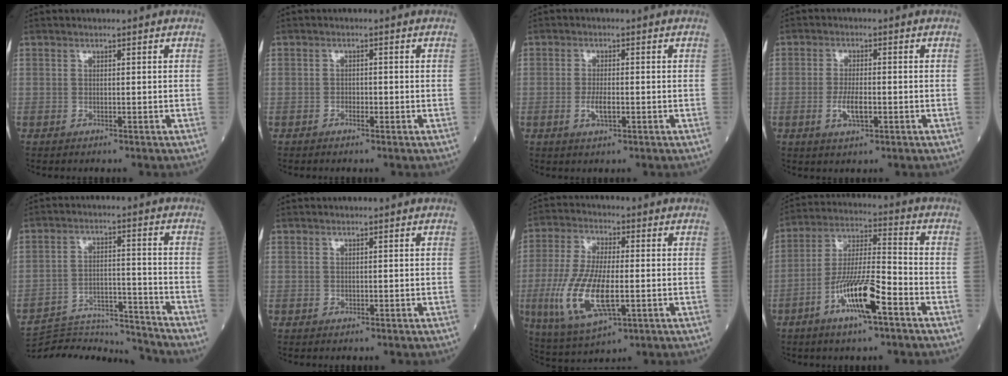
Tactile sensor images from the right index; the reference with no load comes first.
{"total": 0.9, "force": [-0.5, 0.5, 0.5], "torque": [-0.004, 0.004, -0.009]}
{"total": 2.9, "force": [-0.8, 0.9, 2.7], "torque": [-0.052, 0.000, -0.012]}
{"total": 4.1, "force": [-1.1, 1.3, 3.7], "torque": [-0.071, -0.001, -0.018]}
{"total": 14.1, "force": [-14.1, 0.1, 0.7], "torque": [-0.014, 0.019, -0.220]}
{"total": 0.0}
{"total": 13.1, "force": [-2.6, 4.1, 12.2], "torque": [-0.267, -0.018, -0.041]}
{"total": 11.4, "force": [-5.5, 1.5, 9.9], "torque": [-0.190, -0.003, -0.103]}